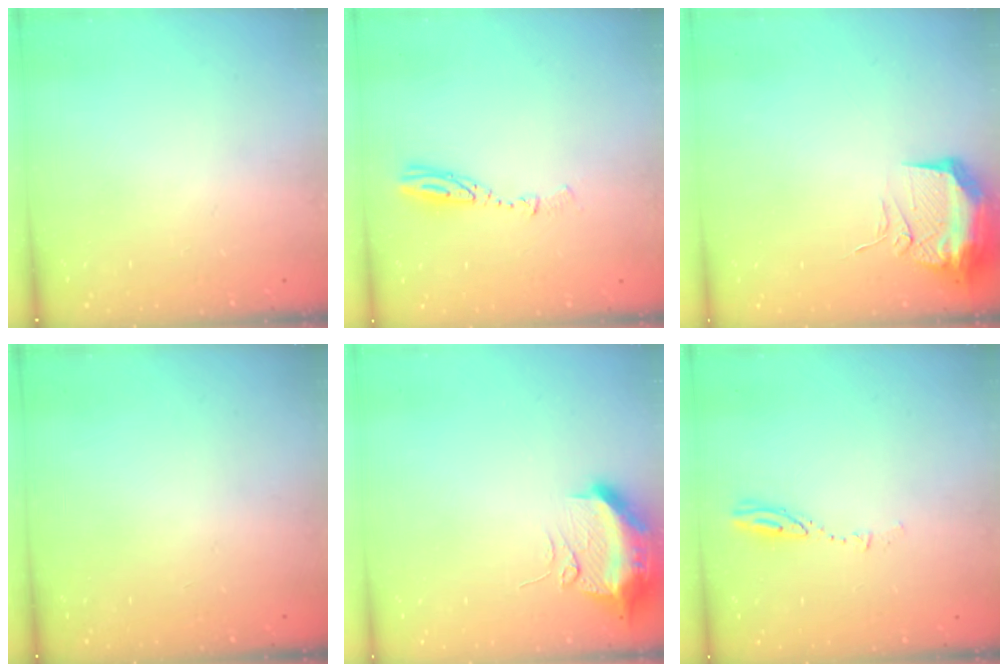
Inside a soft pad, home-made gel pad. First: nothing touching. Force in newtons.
{"total": 4.0, "press": 3.9, "slide": 0.2}
{"total": 11.4, "press": 11.2, "slide": 1.9}
{"total": 0.0}
{"total": 11.6, "press": 11.5, "slide": 1.3}
{"total": 3.1, "press": 3.1, "slide": 0.3}